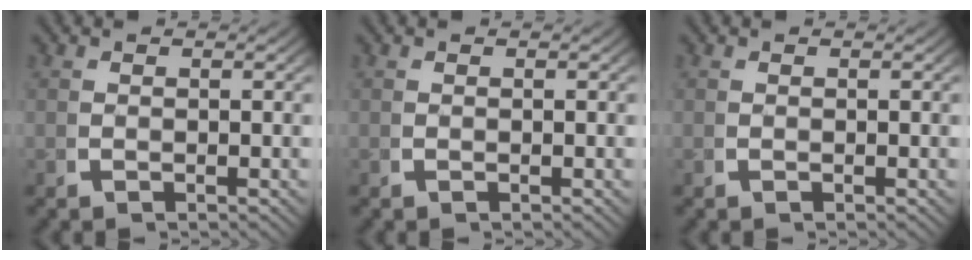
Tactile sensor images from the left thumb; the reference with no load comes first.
{"total": 0.0}
{"total": 0.0}